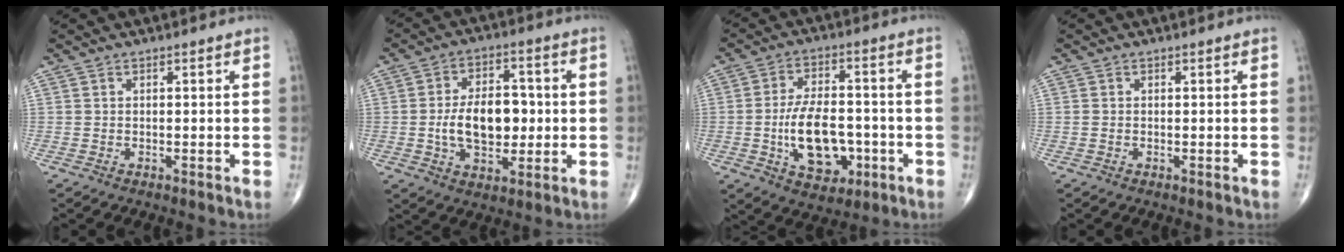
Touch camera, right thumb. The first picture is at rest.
{"total": 12.3, "force": [-0.5, 7.3, 9.8], "torque": [-0.139, 0.011, -0.007]}
{"total": 13.3, "force": [-3.0, 7.7, 10.4], "torque": [-0.154, 0.015, -0.041]}
{"total": 0.6, "force": [-0.1, 0.4, 0.4], "torque": [-0.013, 0.002, -0.001]}